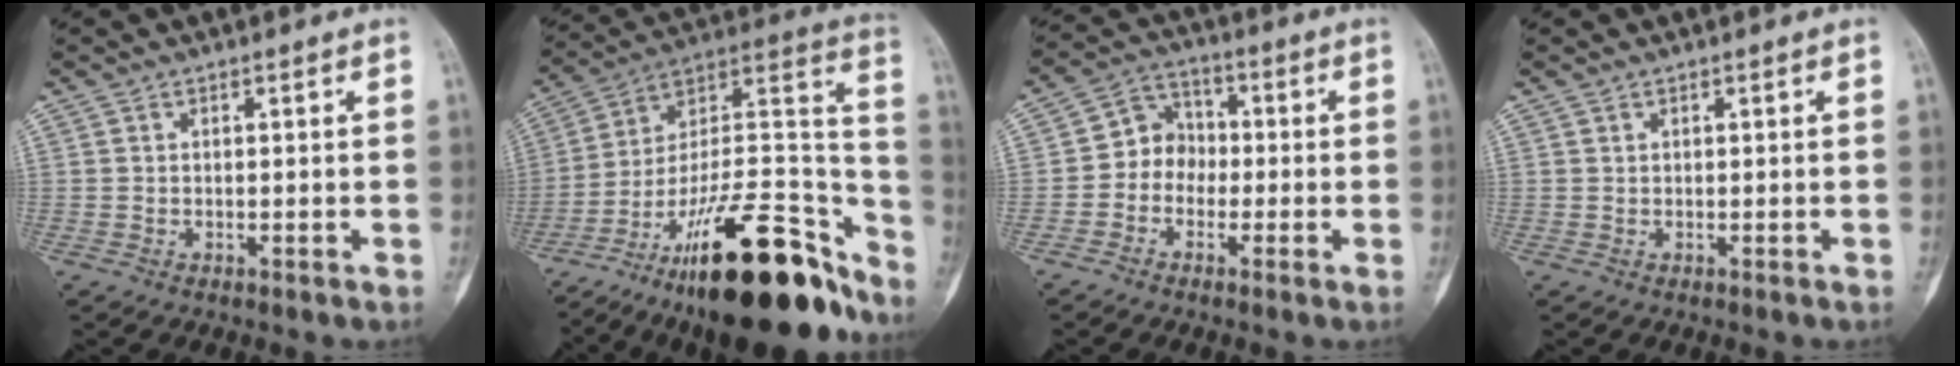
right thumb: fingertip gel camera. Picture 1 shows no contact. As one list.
[{"total": 32.3, "force": [-20.7, 10.9, 22.3], "torque": [-0.253, 0.093, -0.328]}, {"total": 6.5, "force": [-1.4, 5.6, 3.0], "torque": [-0.020, 0.027, -0.044]}, {"total": 0.0}]